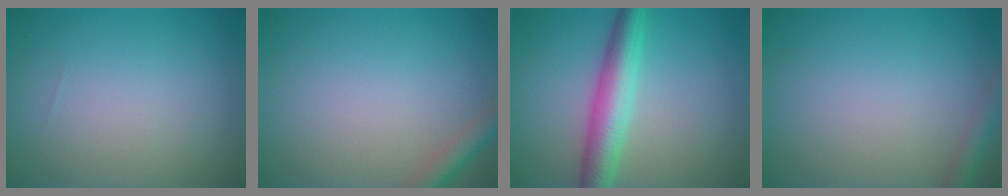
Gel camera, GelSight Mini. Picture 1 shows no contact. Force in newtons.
{"total": 2.2, "press": 2.2, "slide": 0.2}
{"total": 5.2, "press": 5.2, "slide": 0.0}
{"total": 2.0, "press": 2.0, "slide": 0.1}